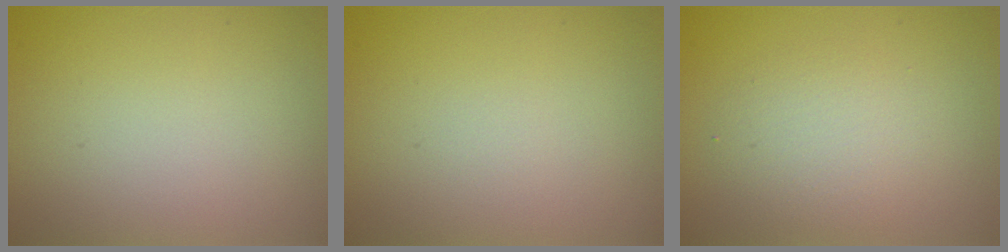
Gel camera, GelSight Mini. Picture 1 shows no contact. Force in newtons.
{"total": 0.0}
{"total": 2.6, "press": 2.6, "slide": 0.1}